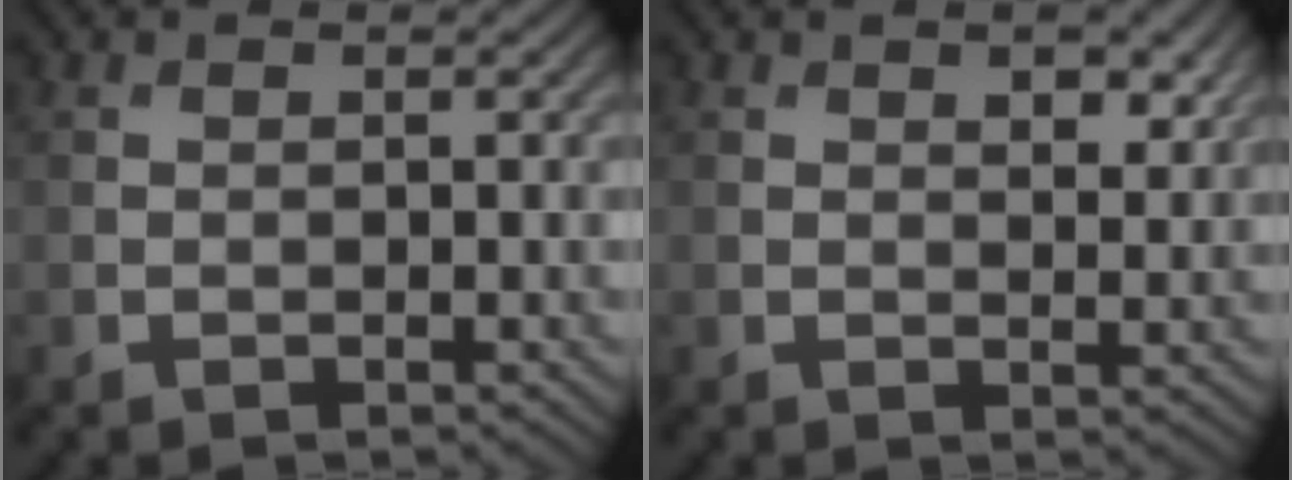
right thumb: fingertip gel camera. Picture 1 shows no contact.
{"total": 2.5, "force": [1.6, 1.2, 1.5], "torque": [-0.028, -0.007, 0.030]}